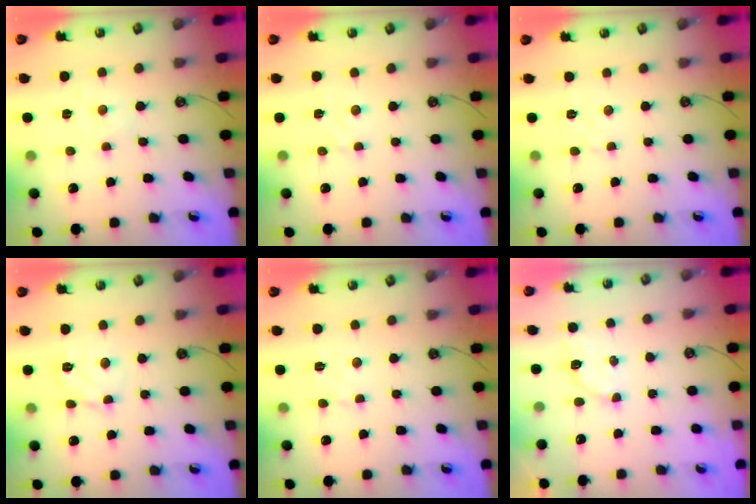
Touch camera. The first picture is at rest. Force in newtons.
{"total": 2.5, "press": 2.5, "slide": 0.4}
{"total": 1.5, "press": 1.4, "slide": 0.6}
{"total": 9.8, "press": 9.8, "slide": 1.1}
{"total": 2.9, "press": 2.9, "slide": 0.2}
{"total": 3.1, "press": 3.1, "slide": 0.5}